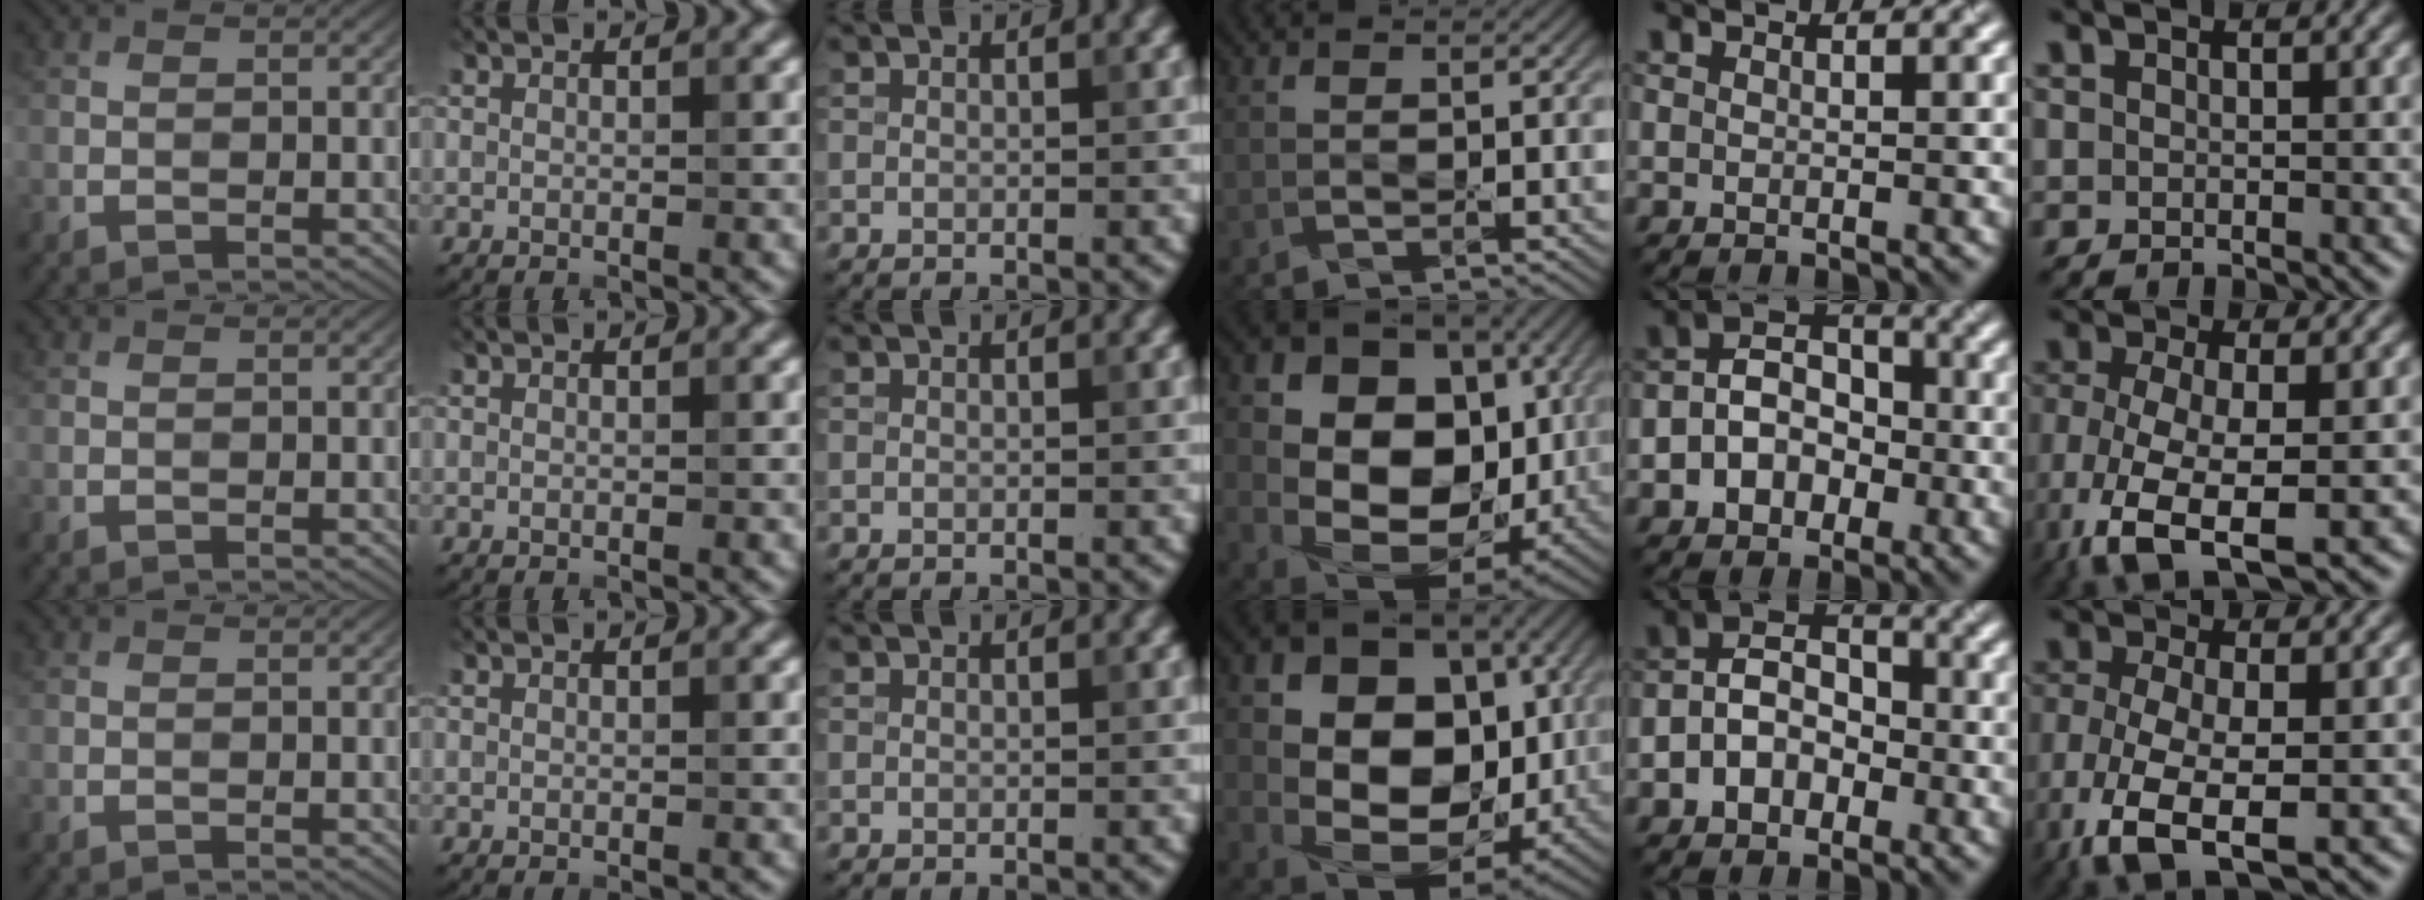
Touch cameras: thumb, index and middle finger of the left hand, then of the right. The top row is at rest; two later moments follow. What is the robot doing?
{"motion": "wipe", "object": "laptop"}